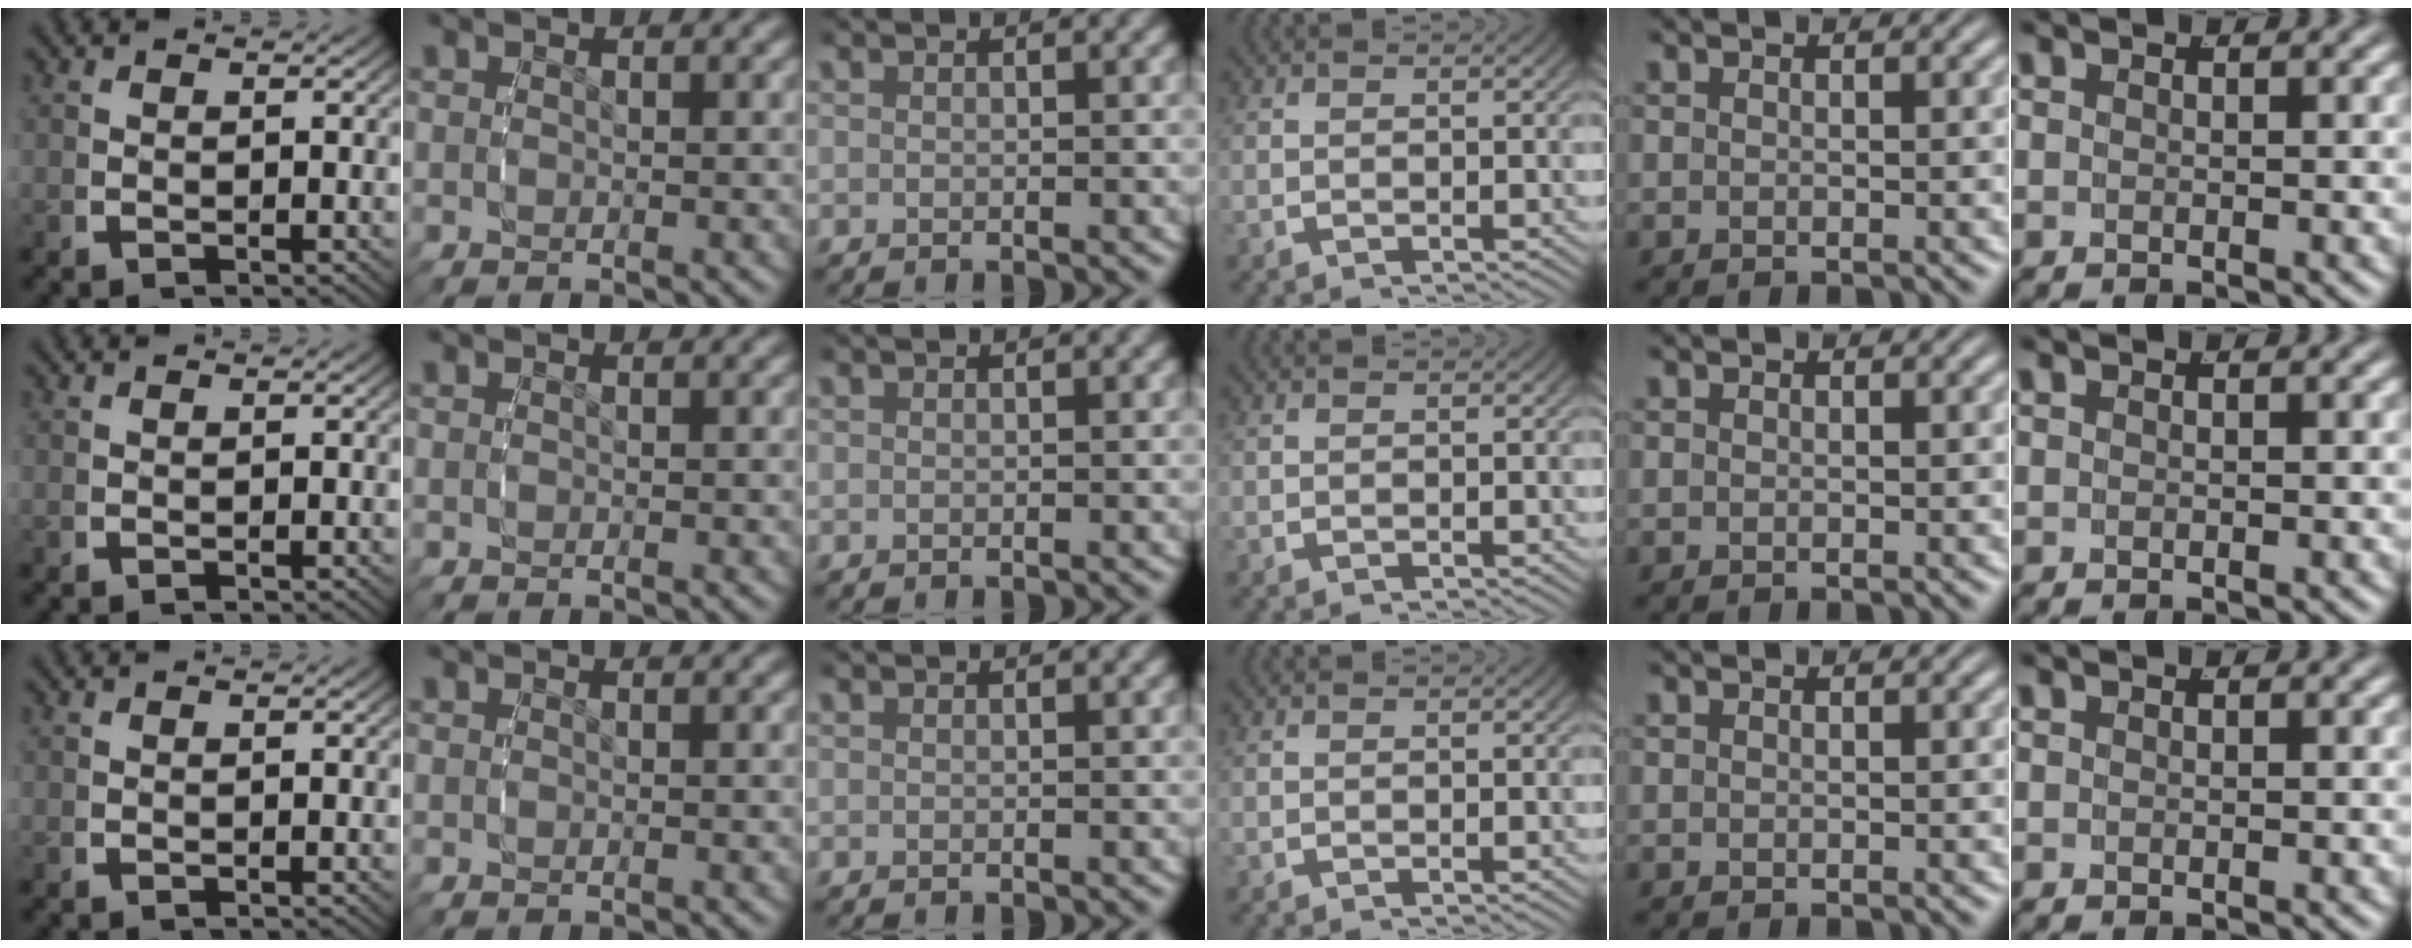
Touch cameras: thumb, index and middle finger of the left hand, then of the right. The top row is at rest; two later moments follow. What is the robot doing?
{"motion": "reach", "object": "bottle cap"}